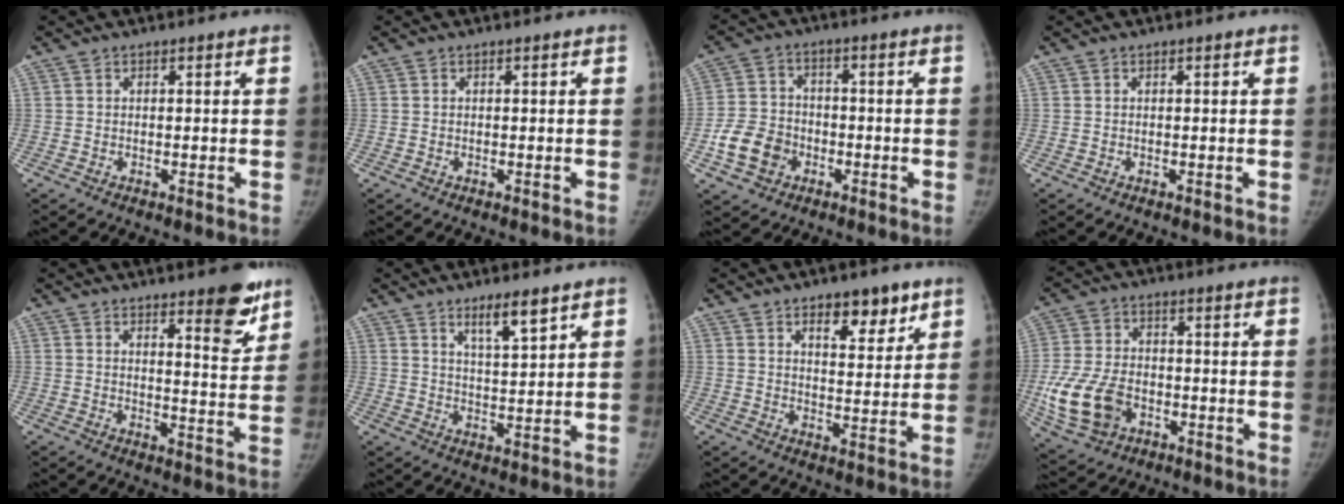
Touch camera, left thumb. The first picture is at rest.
{"total": 0.0}
{"total": 9.0, "force": [-3.5, 7.3, 4.0], "torque": [-0.061, 0.021, -0.063]}
{"total": 0.0}
{"total": 9.1, "force": [6.0, 2.4, 6.3], "torque": [-0.056, -0.041, 0.080]}
{"total": 5.9, "force": [4.0, 1.0, 4.2], "torque": [-0.067, -0.032, 0.070]}
{"total": 8.7, "force": [5.3, 3.9, 5.7], "torque": [-0.052, -0.032, 0.081]}
{"total": 12.9, "force": [-3.9, 9.0, 8.4], "torque": [-0.169, 0.010, -0.068]}